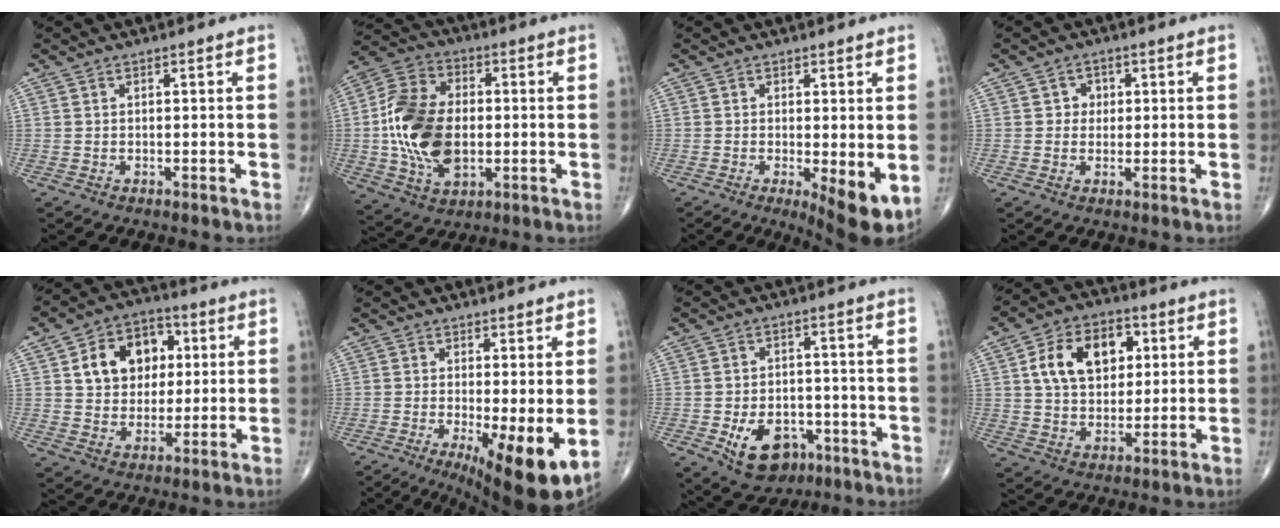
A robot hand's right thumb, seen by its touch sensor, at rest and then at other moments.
{"total": 17.4, "force": [-0.8, 11.2, 13.4], "torque": [-0.245, 0.010, -0.011]}
{"total": 6.9, "force": [-1.2, 2.0, 6.5], "torque": [-0.093, -0.020, -0.017]}
{"total": 2.7, "force": [0.5, 2.5, 1.0], "torque": [0.007, 0.004, 0.002]}
{"total": 13.2, "force": [3.4, 10.0, 7.8], "torque": [-0.079, 0.003, 0.055]}
{"total": 10.9, "force": [-2.1, 2.9, 10.3], "torque": [-0.156, -0.025, -0.026]}
{"total": 10.5, "force": [-4.4, 7.1, 6.3], "torque": [-0.077, 0.021, -0.059]}
{"total": 13.9, "force": [3.9, 9.4, 9.5], "torque": [-0.126, 0.002, 0.064]}